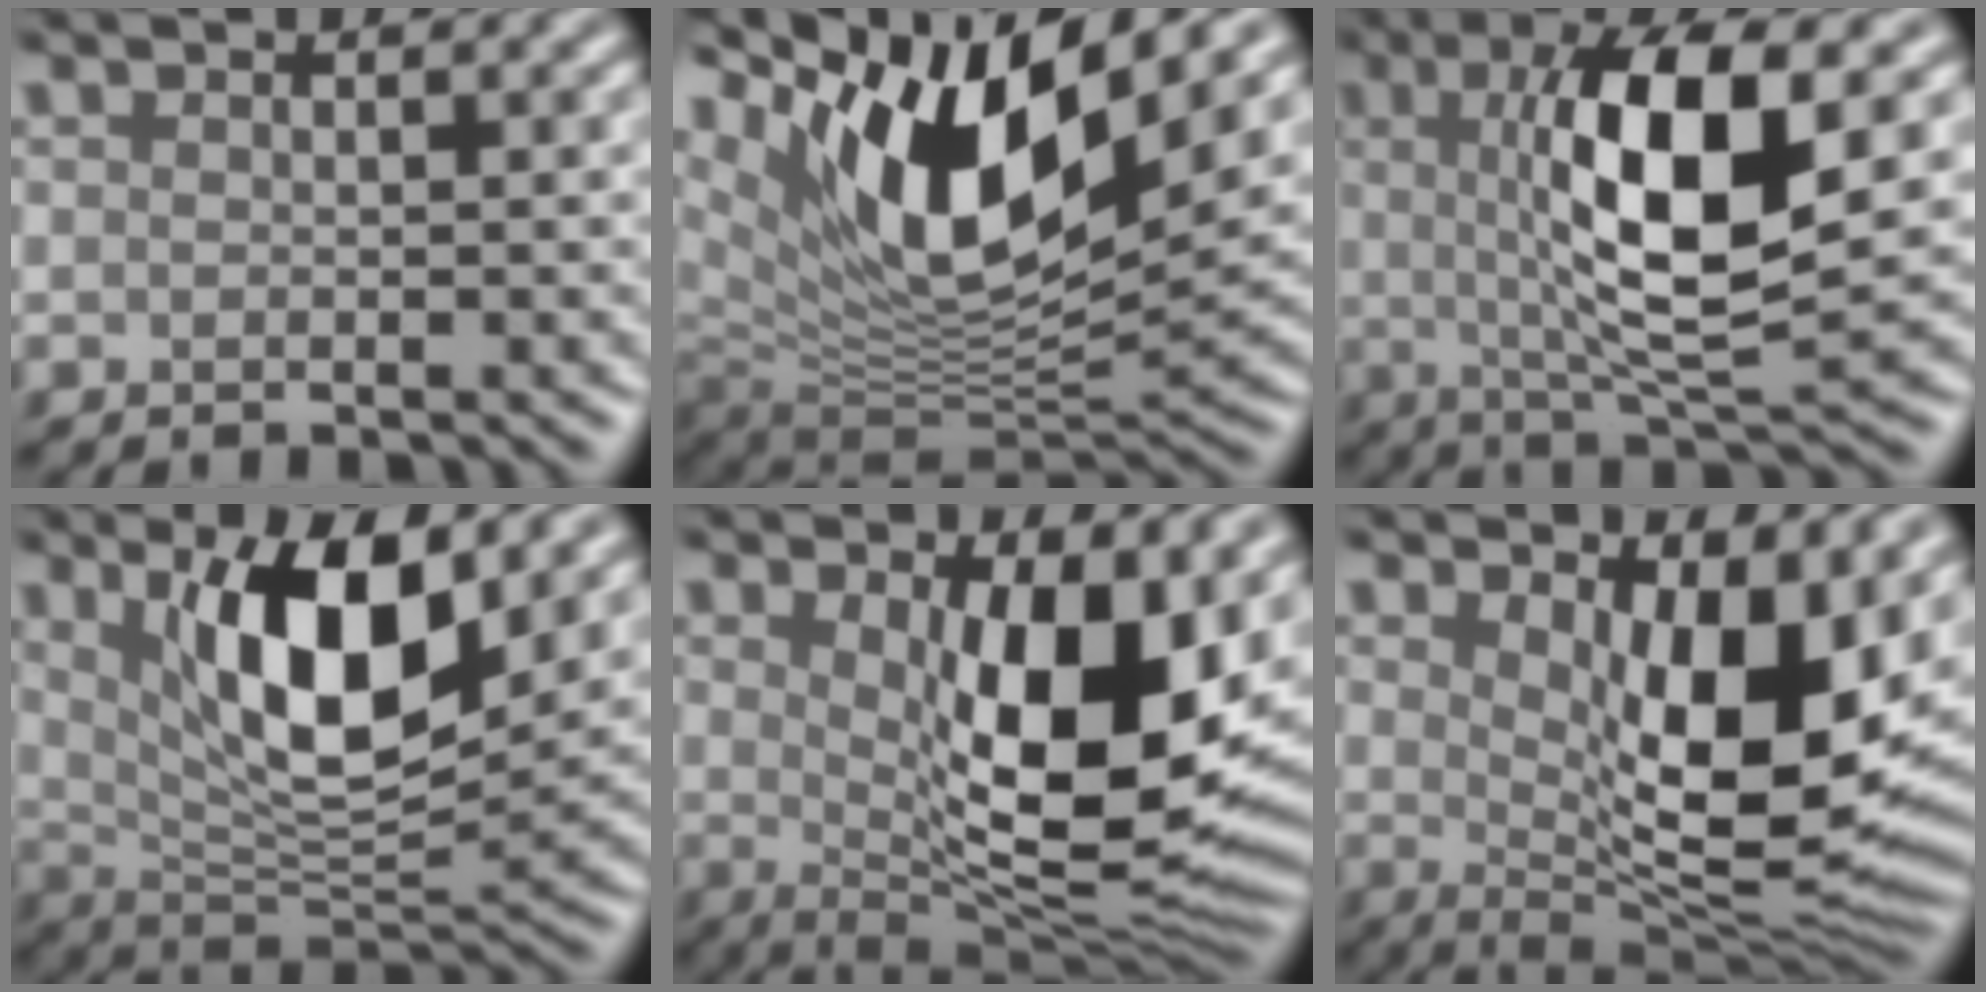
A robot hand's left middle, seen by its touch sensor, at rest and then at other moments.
{"total": 14.1, "force": [6.3, 5.7, 11.3], "torque": [-0.199, 0.001, 0.112]}
{"total": 10.0, "force": [1.5, 2.7, 9.5], "torque": [-0.154, -0.004, 0.031]}
{"total": 9.4, "force": [3.4, 3.2, 8.2], "torque": [-0.137, -0.016, 0.061]}
{"total": 12.2, "force": [2.0, 4.4, 11.2], "torque": [-0.153, -0.017, 0.036]}
{"total": 11.2, "force": [2.6, 4.2, 10.1], "torque": [-0.144, -0.018, 0.046]}